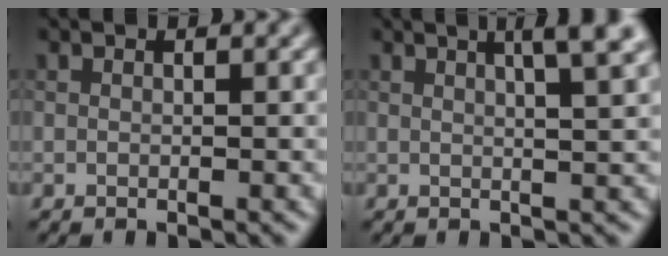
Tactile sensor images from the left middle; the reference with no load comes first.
{"total": 5.2, "force": [2.7, 1.5, 4.2], "torque": [-0.035, 0.022, 0.013]}